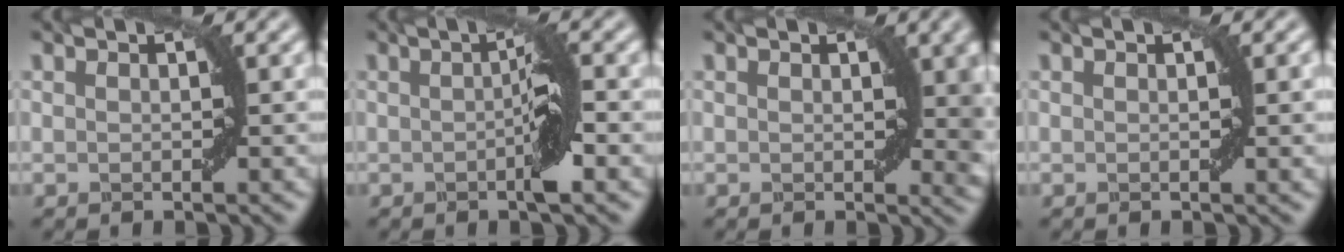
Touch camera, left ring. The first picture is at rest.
{"total": 2.9, "force": [-0.4, 0.1, 2.9], "torque": [-0.043, 0.003, -0.006]}
{"total": 3.4, "force": [0.7, 1.8, 2.8], "torque": [-0.021, -0.007, 0.010]}
{"total": 0.9, "force": [0.2, 0.0, 0.9], "torque": [-0.010, 0.000, 0.003]}